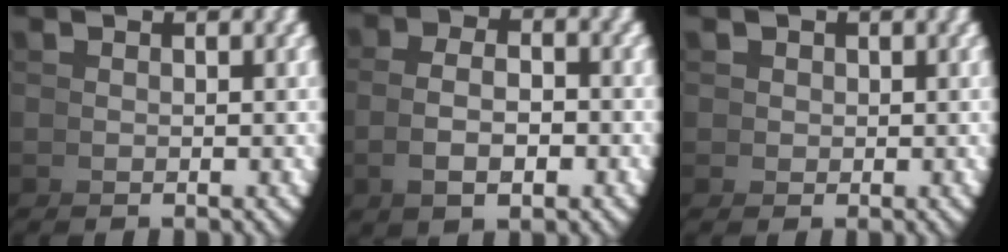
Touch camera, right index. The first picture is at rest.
{"total": 2.8, "force": [-0.4, 1.0, 2.5], "torque": [-0.038, 0.002, -0.003]}
{"total": 2.8, "force": [0.8, 2.6, 0.7], "torque": [-0.015, -0.007, 0.019]}